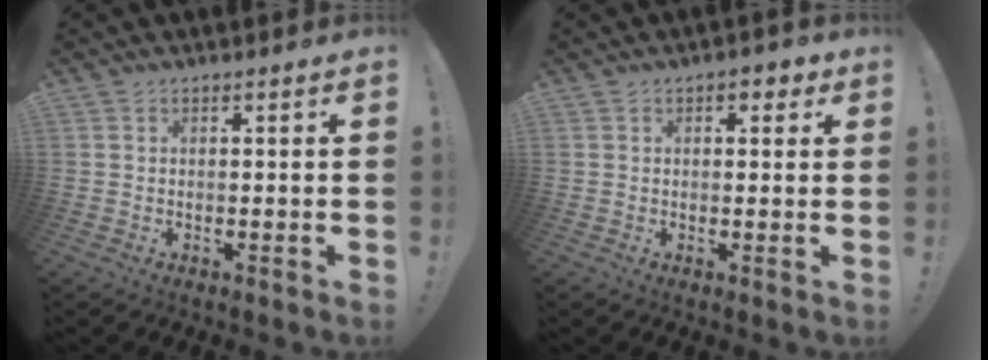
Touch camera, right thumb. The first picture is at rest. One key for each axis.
{"total": 3.2, "fx": 1.2, "fy": 2.0, "fz": 2.1, "tx": -0.013, "ty": -0.002, "tz": 0.016}